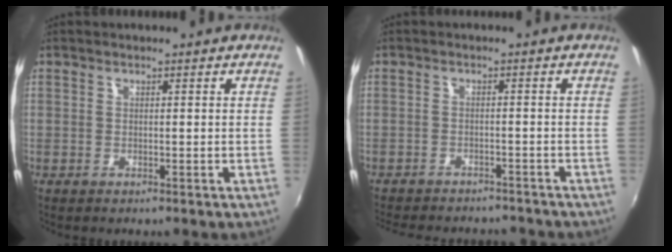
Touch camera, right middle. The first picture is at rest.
{"total": 12.2, "force": [-10.8, 3.5, 4.6], "torque": [-0.103, -0.016, -0.148]}